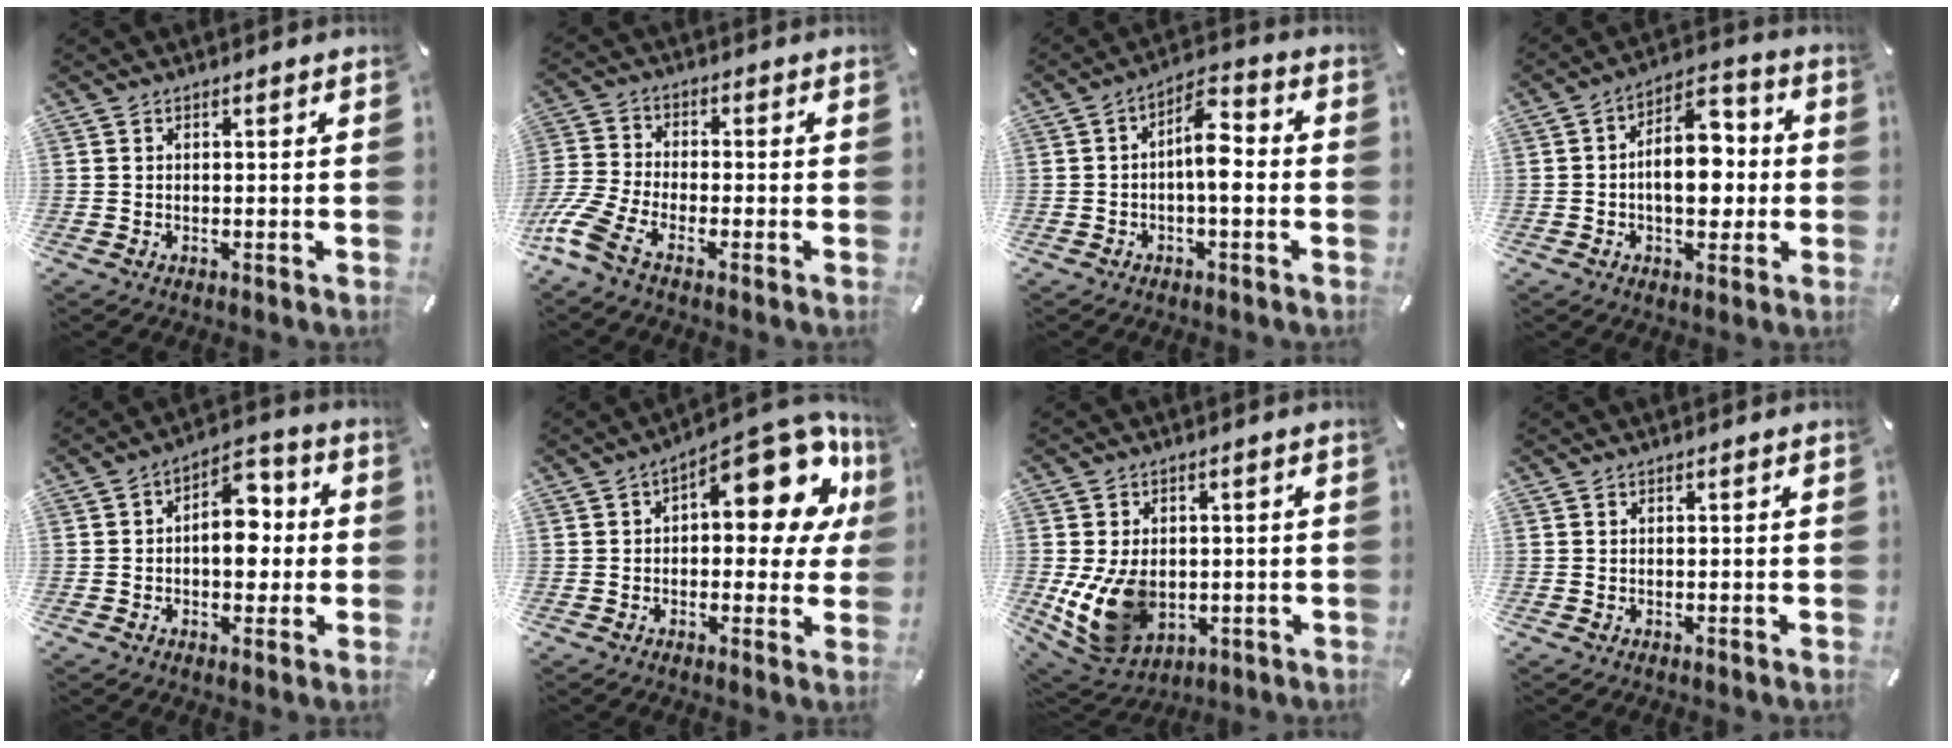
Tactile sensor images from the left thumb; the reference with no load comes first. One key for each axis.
{"total": 9.1, "fx": -5.1, "fy": 4.2, "fz": 6.2, "tx": -0.151, "ty": 0.005, "tz": -0.099}
{"total": 8.8, "fx": -1.0, "fy": 3.8, "fz": 7.8, "tx": -0.125, "ty": 0.011, "tz": -0.019}
{"total": 12.3, "fx": -0.9, "fy": 7.7, "fz": 9.6, "tx": -0.133, "ty": 0.007, "tz": -0.014}
{"total": 9.7, "fx": -0.5, "fy": 6.3, "fz": 7.3, "tx": -0.084, "ty": 0.005, "tz": -0.013}
{"total": 16.9, "fx": 7.0, "fy": 7.9, "fz": 13.2, "tx": -0.161, "ty": -0.059, "tz": 0.111}
{"total": 13.1, "fx": -2.0, "fy": 9.8, "fz": 8.6, "tx": -0.169, "ty": 0.000, "tz": -0.031}
{"total": 0.0}